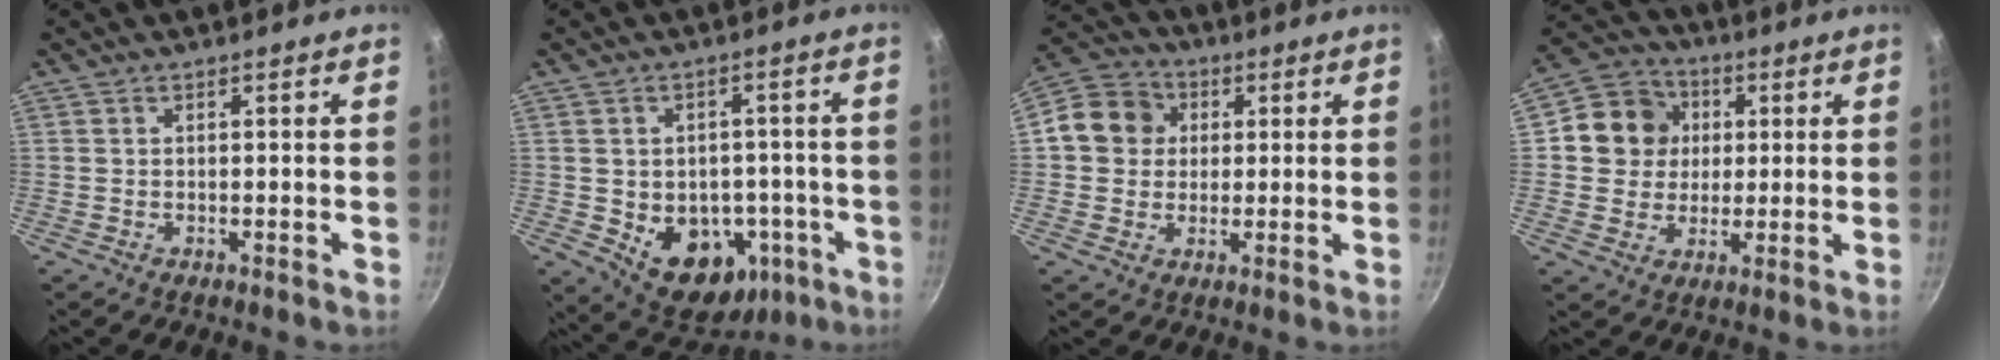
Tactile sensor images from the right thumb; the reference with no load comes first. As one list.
[{"total": 14.7, "force": [-4.0, 11.1, 8.8], "torque": [-0.086, 0.018, -0.033]}, {"total": 10.1, "force": [1.7, 9.0, 4.1], "torque": [-0.044, 0.015, 0.012]}, {"total": 10.8, "force": [2.0, 9.8, 3.9], "torque": [-0.034, 0.014, 0.022]}]